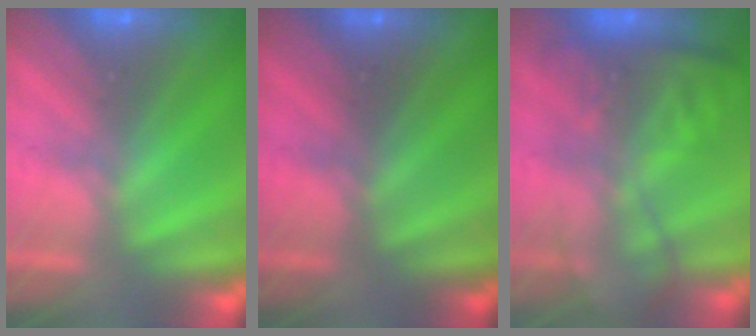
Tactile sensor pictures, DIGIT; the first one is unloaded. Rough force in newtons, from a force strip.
{"total": 2.0}
{"total": 8.4}